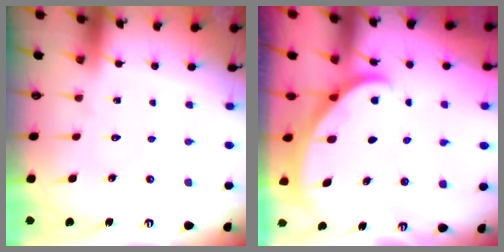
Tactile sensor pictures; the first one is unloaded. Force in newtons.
{"total": 2.6, "press": 2.6, "slide": 0.2}